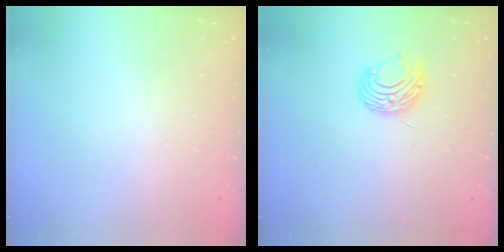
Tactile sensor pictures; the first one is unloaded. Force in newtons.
{"total": 8.0, "press": 7.9, "slide": 0.6}